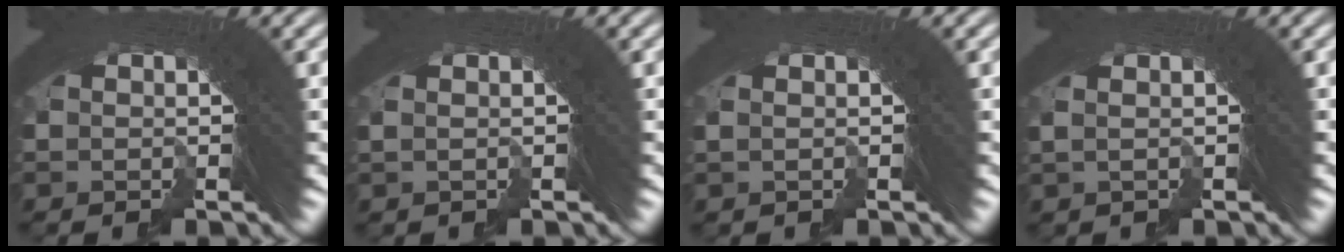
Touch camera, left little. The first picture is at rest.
{"total": 0.0}
{"total": 0.0}
{"total": 1.6, "force": [0.4, 0.1, 1.6], "torque": [-0.007, 0.017, 0.000]}